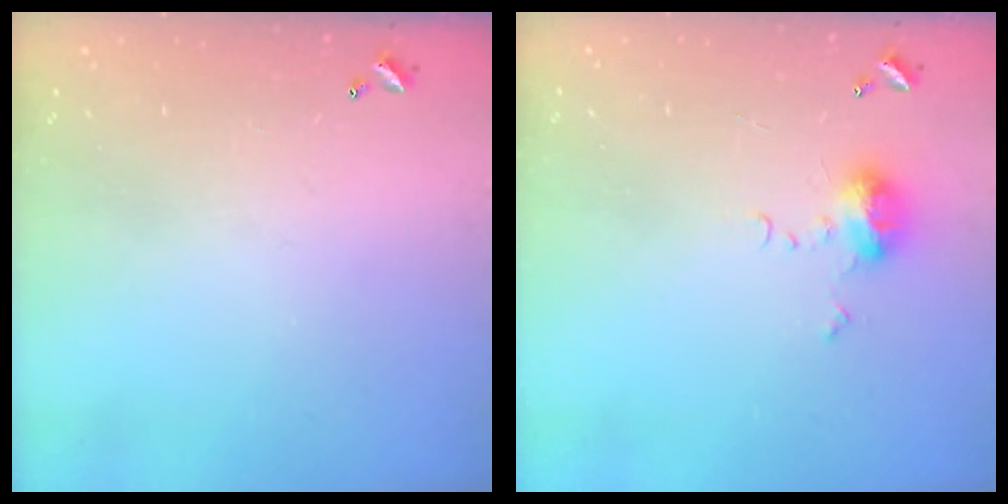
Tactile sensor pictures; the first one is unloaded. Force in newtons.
{"total": 6.2, "press": 6.2, "slide": 0.7}